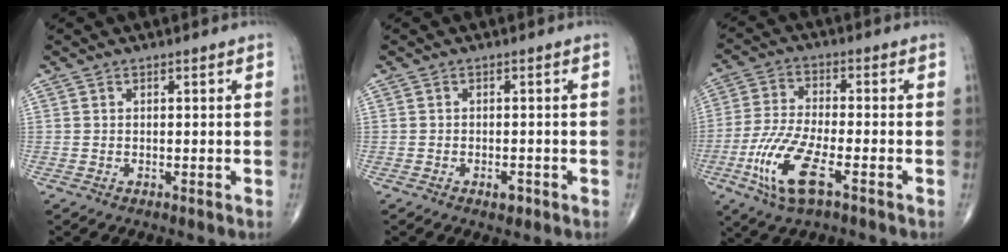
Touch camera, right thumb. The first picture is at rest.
{"total": 1.9, "force": [-1.1, 0.9, 1.3], "torque": [-0.015, 0.001, -0.016]}
{"total": 11.8, "force": [-5.1, 3.7, 10.0], "torque": [-0.224, 0.008, -0.097]}